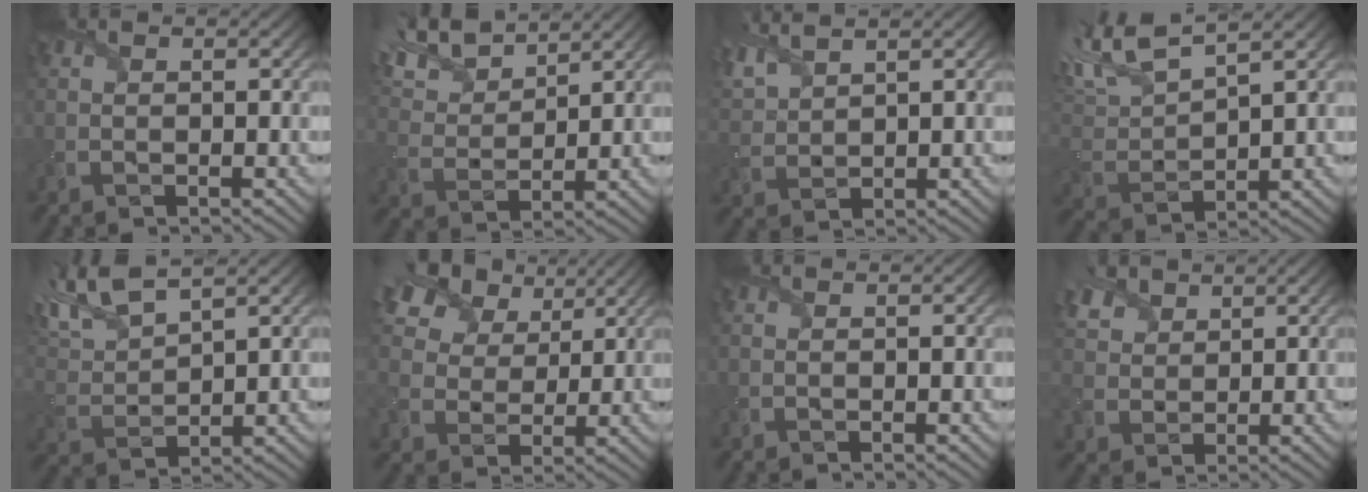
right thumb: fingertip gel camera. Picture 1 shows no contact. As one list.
[{"total": 9.5, "force": [7.4, 3.3, 4.9], "torque": [-0.137, 0.027, 0.138]}, {"total": 5.2, "force": [4.2, 1.6, 2.7], "torque": [-0.085, 0.016, 0.088]}, {"total": 10.6, "force": [7.3, 3.1, 7.1], "torque": [-0.187, 0.031, 0.139]}, {"total": 9.4, "force": [6.9, 2.7, 5.8], "torque": [-0.159, 0.027, 0.138]}, {"total": 13.9, "force": [8.1, 9.0, 6.9], "torque": [-0.177, 0.035, 0.136]}, {"total": 0.0}, {"total": 5.3, "force": [3.1, 3.9, 2.0], "torque": [-0.072, 0.008, 0.052]}]